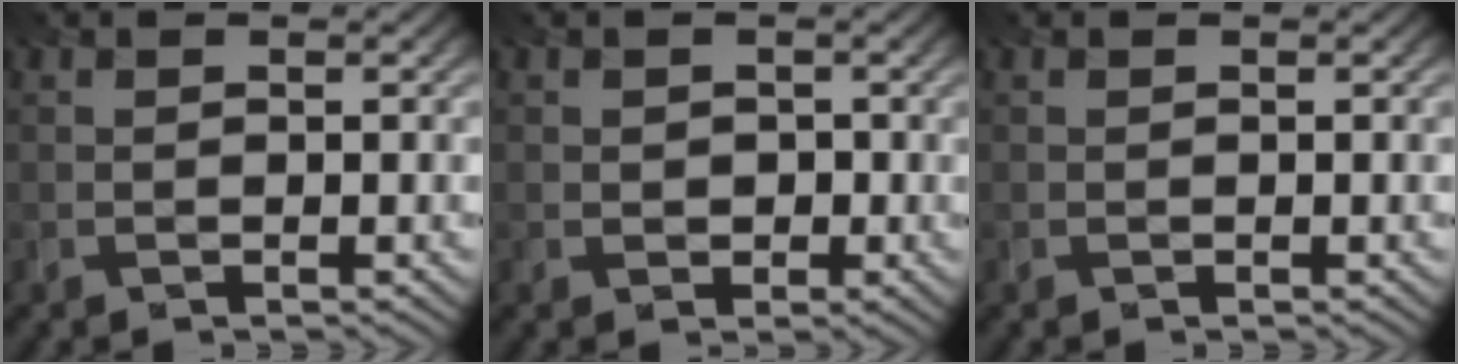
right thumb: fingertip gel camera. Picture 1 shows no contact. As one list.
[{"total": 1.8, "force": [0.2, 1.6, 0.6], "torque": [-0.010, -0.002, -0.001]}, {"total": 0.0}]